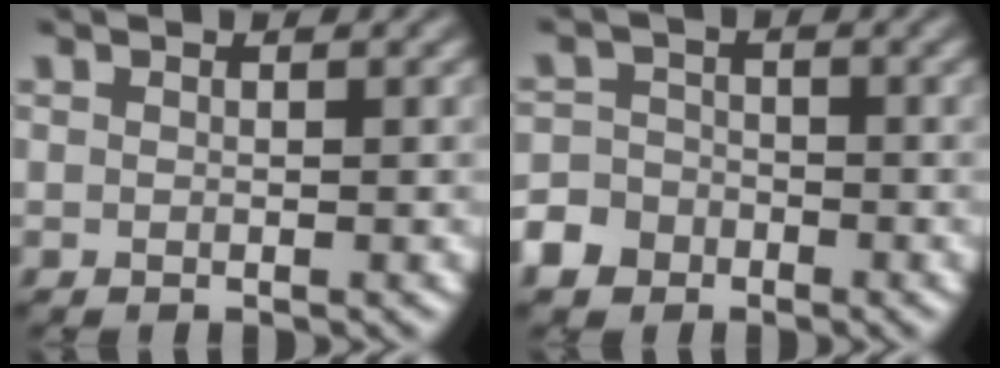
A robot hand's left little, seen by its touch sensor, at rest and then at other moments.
{"total": 4.9, "force": [-3.2, 3.5, 1.1], "torque": [-0.009, -0.008, -0.066]}